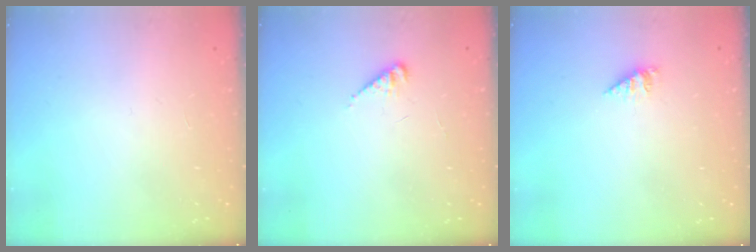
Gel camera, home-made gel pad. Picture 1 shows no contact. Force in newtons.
{"total": 2.7, "press": 2.6, "slide": 0.4}
{"total": 1.5, "press": 1.5, "slide": 0.3}